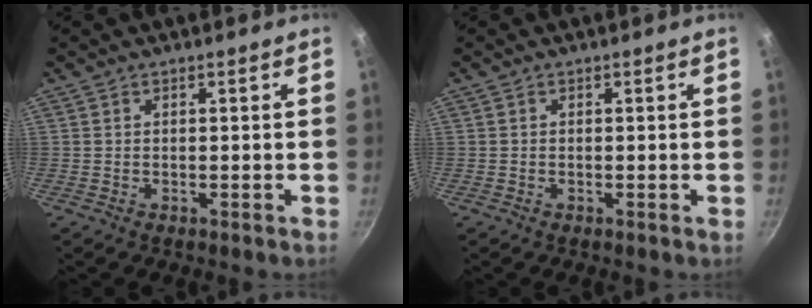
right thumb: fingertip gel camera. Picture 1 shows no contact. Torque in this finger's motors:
{"motor_torque": [0.47, 0.23, -0.02, -0.51, -0.01]}